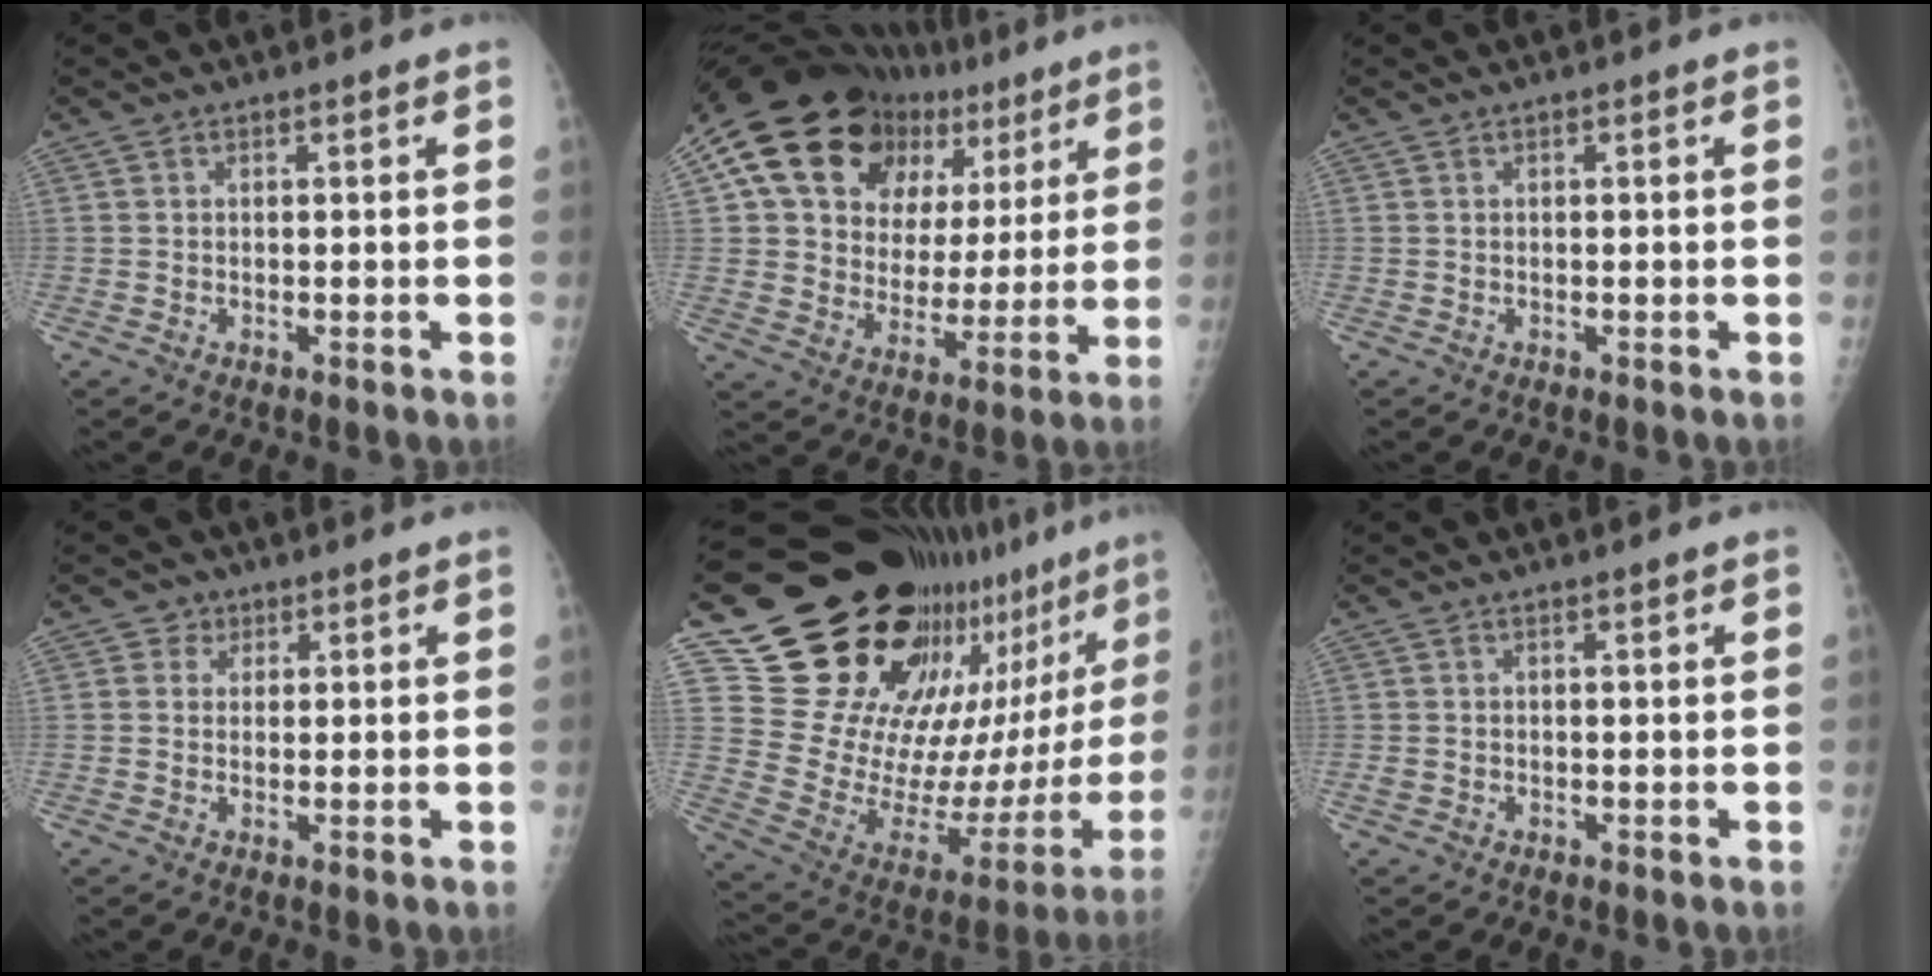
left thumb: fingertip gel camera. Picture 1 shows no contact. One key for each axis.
{"total": 22.3, "fx": 10.9, "fy": 15.5, "fz": 11.8, "tx": -0.142, "ty": 0.008, "tz": 0.182}
{"total": 0.0}
{"total": 2.2, "fx": 0.9, "fy": 2.0, "fz": 0.2, "tx": 0.012, "ty": -0.002, "tz": 0.006}
{"total": 30.7, "fx": 21.7, "fy": 12.0, "fz": 18.0, "tx": -0.254, "ty": -0.119, "tz": 0.331}
{"total": 1.1, "fx": 0.1, "fy": 0.8, "fz": 0.7, "tx": -0.011, "ty": 0.005, "tz": 0.006}